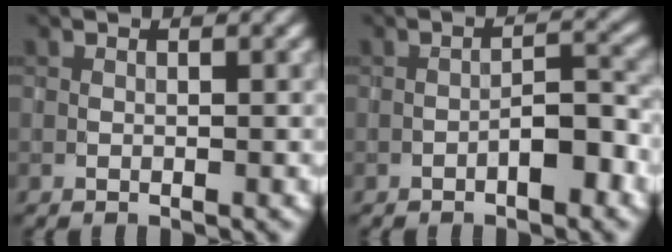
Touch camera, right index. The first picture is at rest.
{"total": 2.8, "force": [-1.5, 0.8, 2.2], "torque": [-0.033, 0.014, -0.027]}